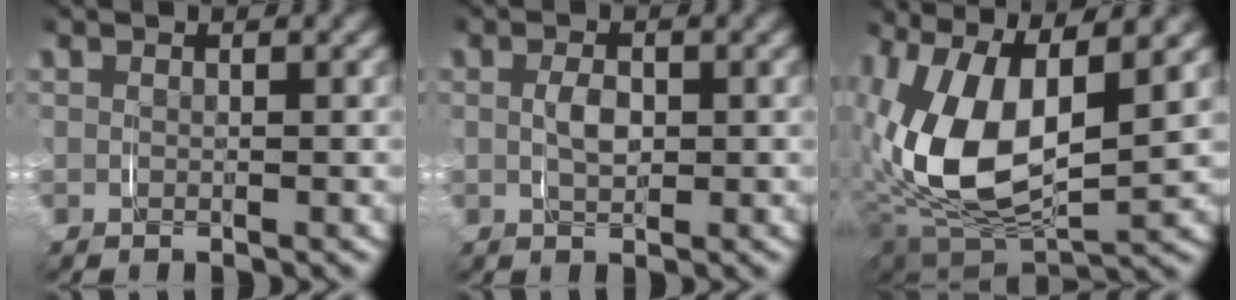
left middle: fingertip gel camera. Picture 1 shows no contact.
{"total": 1.8, "force": [-0.3, 1.1, 1.3], "torque": [-0.031, -0.006, -0.002]}
{"total": 10.4, "force": [0.6, 6.0, 8.4], "torque": [-0.191, -0.011, 0.013]}